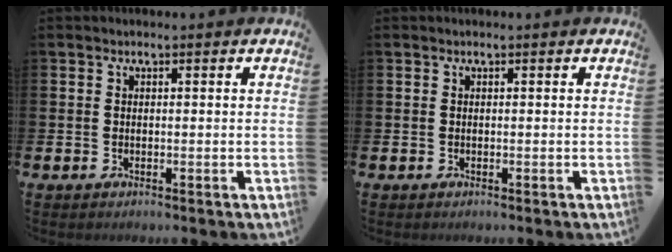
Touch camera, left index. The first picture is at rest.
{"total": 0.0}